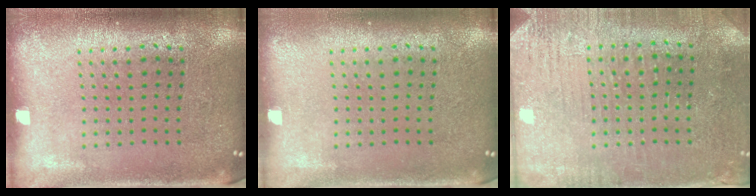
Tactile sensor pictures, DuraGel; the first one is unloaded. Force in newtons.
{"total": 0.0}
{"total": 2.9, "press": 2.8, "slide": 0.7}